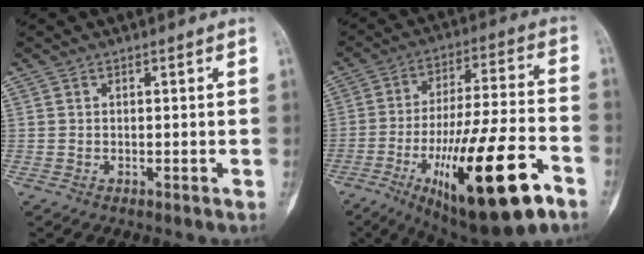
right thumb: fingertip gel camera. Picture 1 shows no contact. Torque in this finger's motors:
{"motor_torque": [2.21, 1.72, 2.12, -0.66, 0.70]}